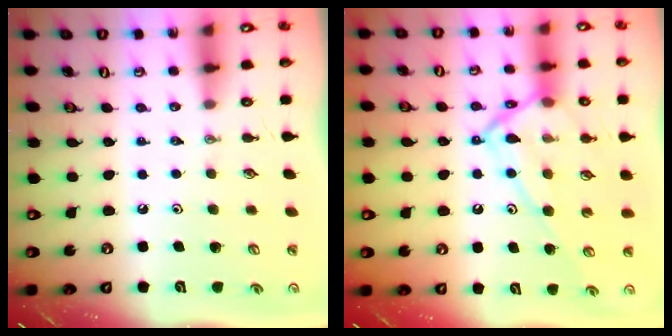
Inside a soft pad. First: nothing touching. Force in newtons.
{"total": 14.0, "press": 14.0, "slide": 1.0}